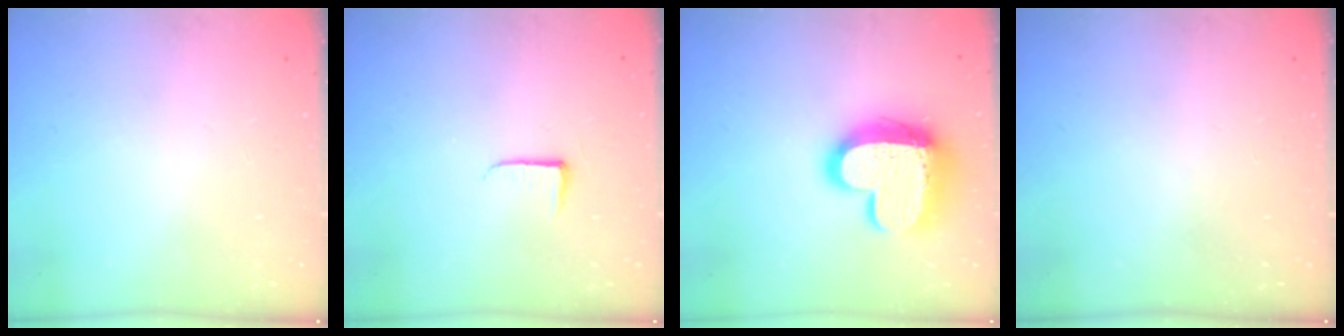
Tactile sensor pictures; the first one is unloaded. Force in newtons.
{"total": 4.0, "press": 4.0, "slide": 0.5}
{"total": 17.4, "press": 17.3, "slide": 1.5}
{"total": 0.0}